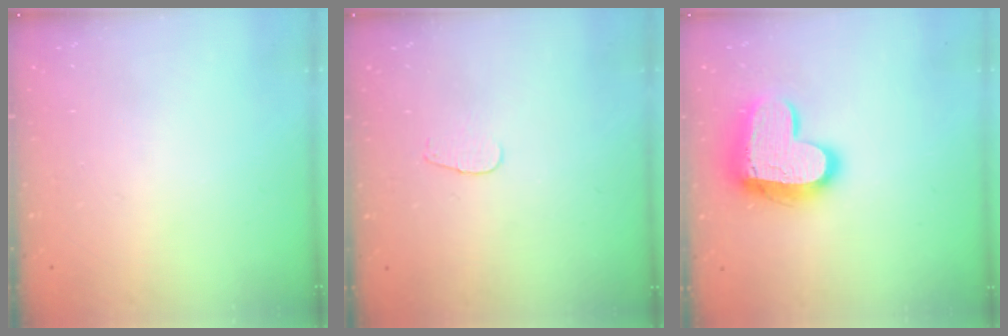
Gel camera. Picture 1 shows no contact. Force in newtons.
{"total": 3.4, "press": 3.4, "slide": 0.4}
{"total": 16.2, "press": 16.1, "slide": 1.4}